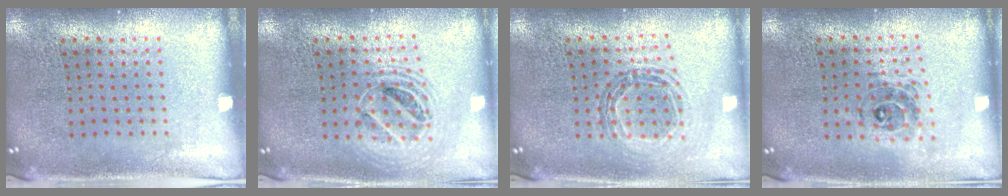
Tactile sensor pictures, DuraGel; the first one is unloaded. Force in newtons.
{"total": 1.8, "press": 1.5, "slide": 1.1}
{"total": 0.8, "press": 0.8, "slide": 0.1}
{"total": 0.8, "press": 0.8, "slide": 0.2}